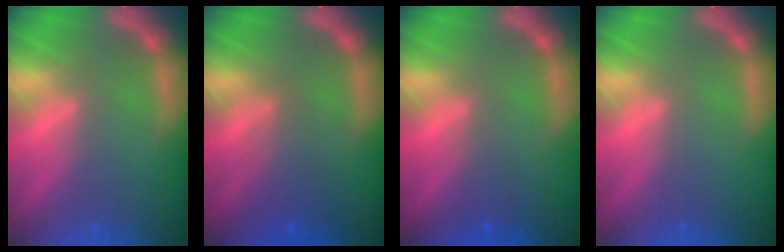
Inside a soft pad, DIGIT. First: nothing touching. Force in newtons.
{"total": 3.0}
{"total": 1.5}
{"total": 0.0}